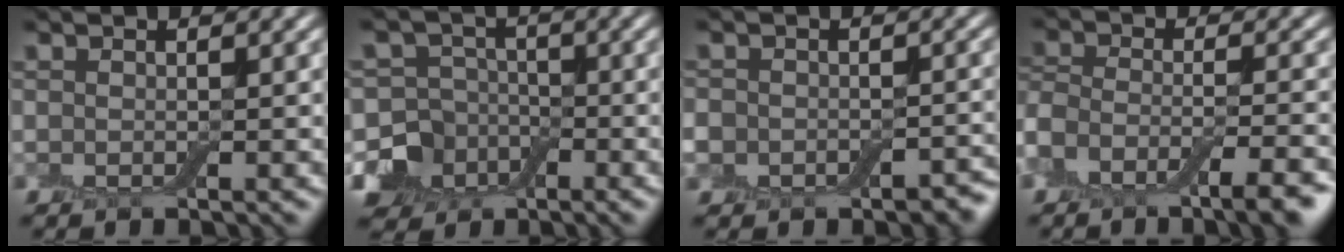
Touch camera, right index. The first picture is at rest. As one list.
[{"total": 7.7, "force": [-3.1, 6.8, 2.0], "torque": [-0.022, -0.003, -0.083]}, {"total": 5.5, "force": [-3.2, 4.0, 2.1], "torque": [-0.023, -0.009, -0.052]}, {"total": 6.5, "force": [-4.3, 2.0, 4.5], "torque": [-0.078, -0.004, -0.083]}]